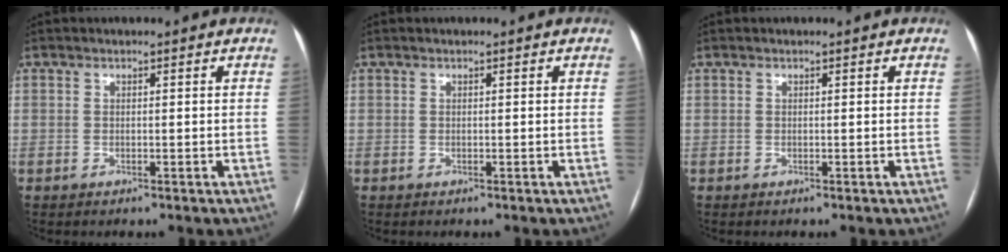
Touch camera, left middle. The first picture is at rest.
{"total": 0.0}
{"total": 0.0}